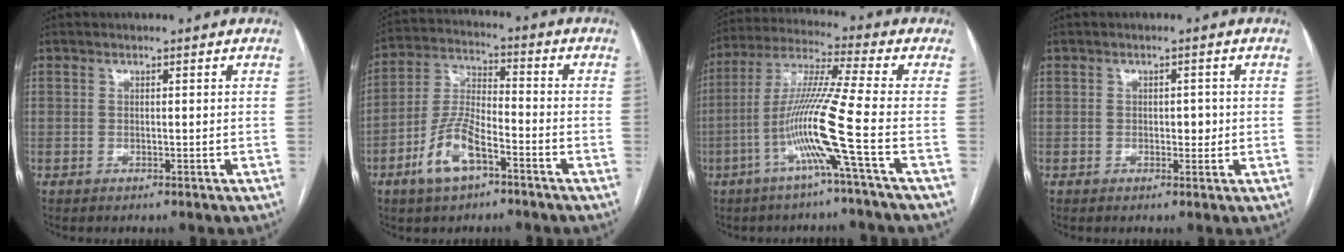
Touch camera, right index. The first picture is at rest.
{"total": 9.8, "force": [-5.2, 3.5, 7.5], "torque": [-0.168, 0.004, -0.097]}
{"total": 12.3, "force": [-4.4, -2.4, 11.2], "torque": [-0.225, -0.003, -0.092]}
{"total": 2.2, "force": [-0.1, 1.4, 1.7], "torque": [-0.021, 0.005, 0.000]}